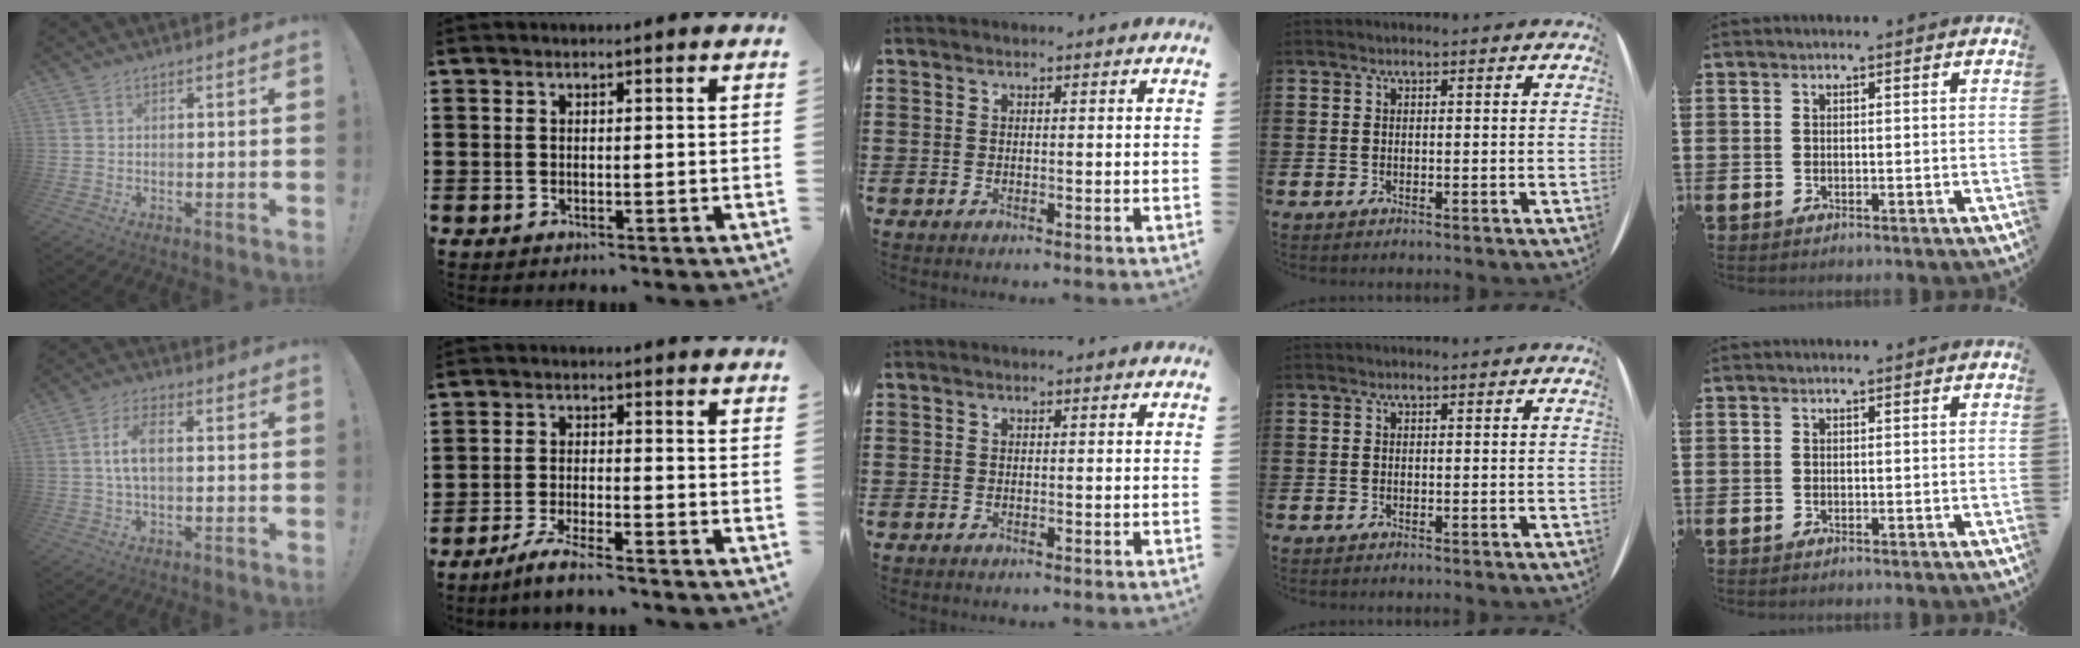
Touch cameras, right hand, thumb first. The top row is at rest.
{"thumb": {"total": 7.1, "force": [0.6, 3.3, 6.3], "torque": [-0.127, 0.008, 0.009]}, "index": {"total": 4.2, "force": [-3.9, -0.1, 1.6], "torque": [-0.043, -0.008, -0.078]}}